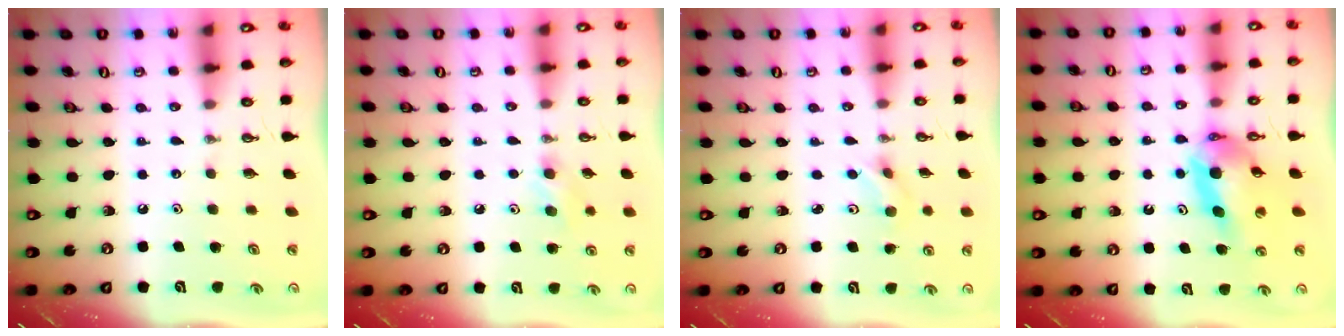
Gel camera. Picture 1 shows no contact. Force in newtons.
{"total": 8.4, "press": 7.2, "slide": 4.3}
{"total": 3.4, "press": 3.3, "slide": 0.9}
{"total": 10.5, "press": 10.4, "slide": 1.1}